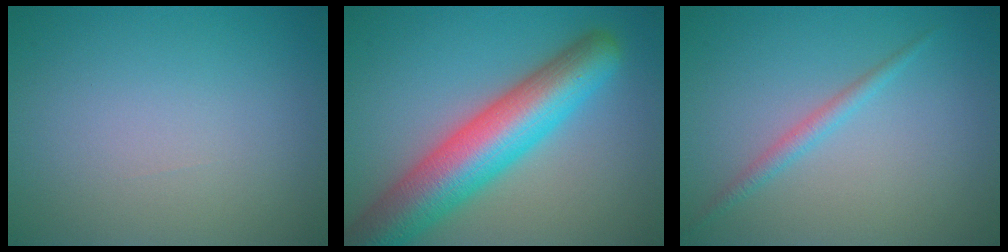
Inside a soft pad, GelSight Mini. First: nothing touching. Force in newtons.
{"total": 10.0, "press": 10.0, "slide": 0.4}
{"total": 1.5, "press": 1.5, "slide": 0.1}